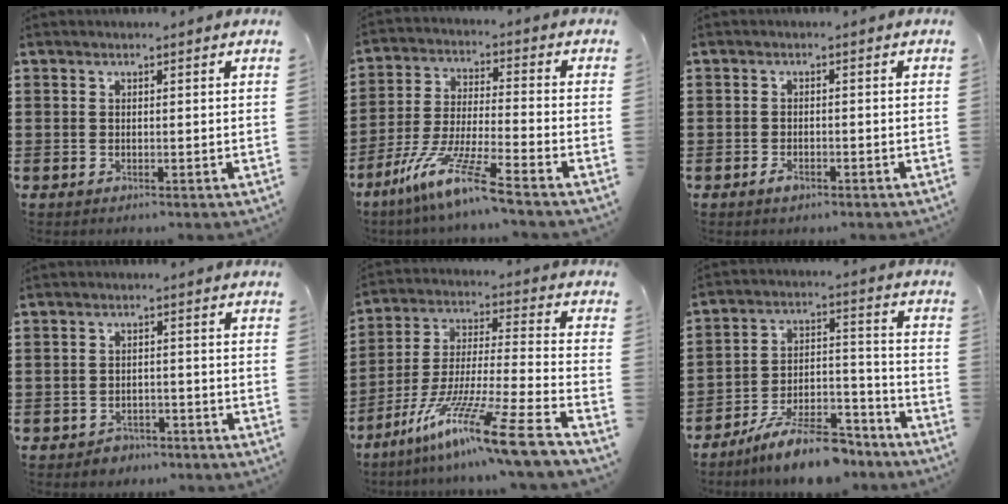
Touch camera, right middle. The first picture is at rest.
{"total": 10.3, "force": [-8.0, -0.3, 6.5], "torque": [-0.148, -0.013, -0.162]}
{"total": 1.6, "force": [-1.1, 0.6, 1.0], "torque": [-0.021, -0.003, -0.020]}
{"total": 2.2, "force": [-2.0, 0.8, 0.0], "torque": [-0.009, 0.001, -0.043]}
{"total": 14.9, "force": [-11.2, -0.9, 9.8], "torque": [-0.183, 0.006, -0.211]}
{"total": 11.0, "force": [-9.7, 2.0, 4.9], "torque": [-0.078, 0.034, -0.182]}